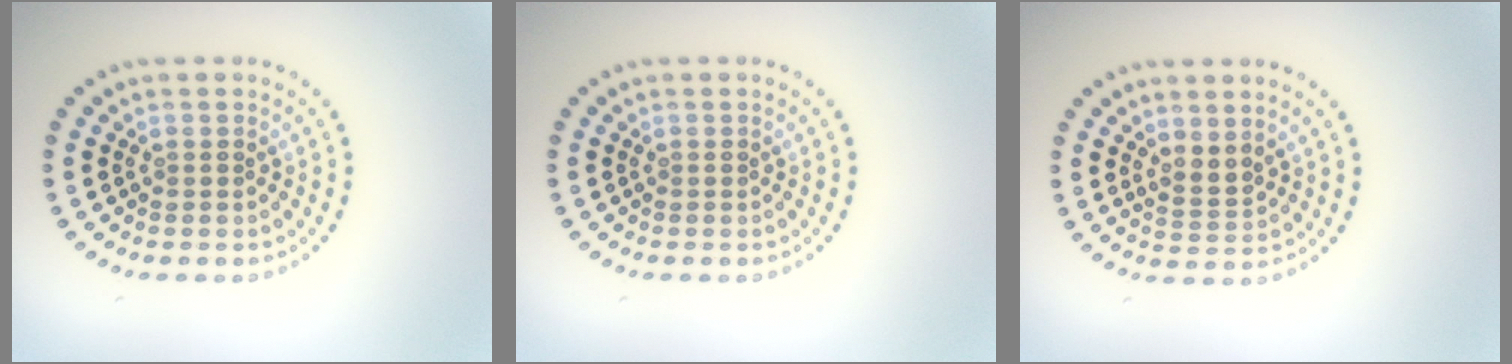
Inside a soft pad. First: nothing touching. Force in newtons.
{"total": 0.0}
{"total": 1.7, "press": 1.2, "slide": 1.1}